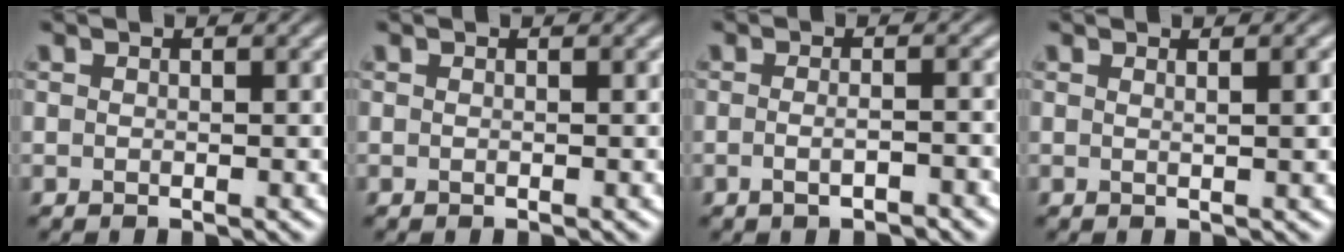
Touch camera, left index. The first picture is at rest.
{"total": 0.0}
{"total": 2.1, "force": [-0.9, 0.6, 1.8], "torque": [-0.025, 0.000, -0.016]}
{"total": 1.4, "force": [0.5, 0.4, 1.3], "torque": [-0.015, 0.001, 0.000]}